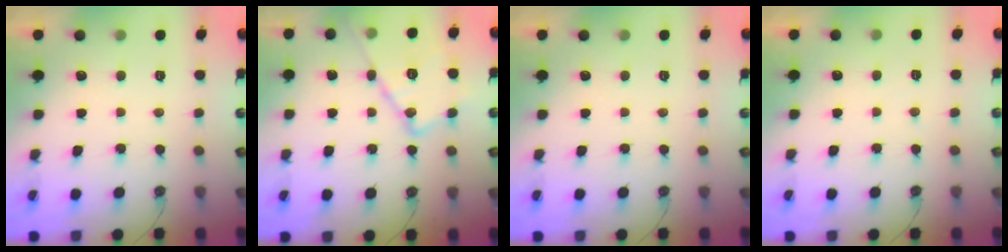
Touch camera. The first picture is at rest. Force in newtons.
{"total": 18.5, "press": 18.4, "slide": 1.7}
{"total": 0.0}
{"total": 3.5, "press": 3.5, "slide": 0.6}